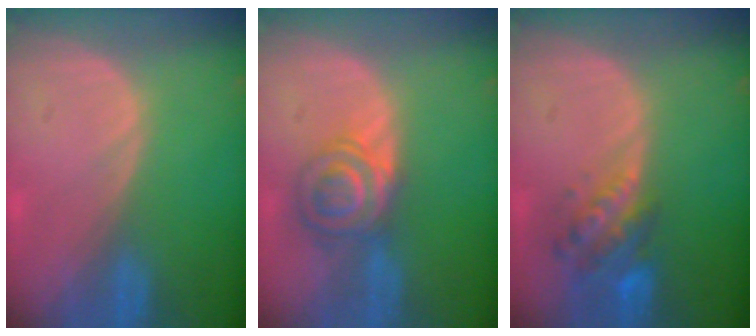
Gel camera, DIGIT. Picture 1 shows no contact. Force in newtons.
{"total": 6.8, "press": 5.9, "slide": 3.5}
{"total": 6.3, "press": 5.7, "slide": 2.5}